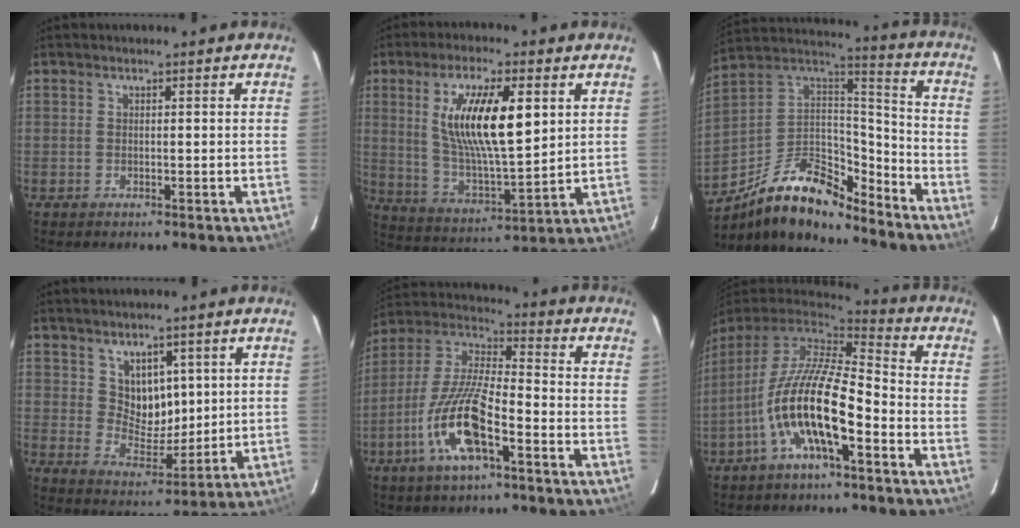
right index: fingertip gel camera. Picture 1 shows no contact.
{"total": 16.0, "force": [4.6, 4.8, 14.6], "torque": [-0.269, -0.001, 0.092]}
{"total": 18.9, "force": [-14.0, 7.2, 10.4], "torque": [-0.210, 0.018, -0.248]}
{"total": 7.3, "force": [3.4, 5.6, 3.3], "torque": [-0.049, -0.001, 0.072]}
{"total": 14.6, "force": [-6.9, 3.7, 12.3], "torque": [-0.257, -0.009, -0.137]}
{"total": 16.0, "force": [-6.4, 4.5, 14.0], "torque": [-0.265, -0.012, -0.127]}